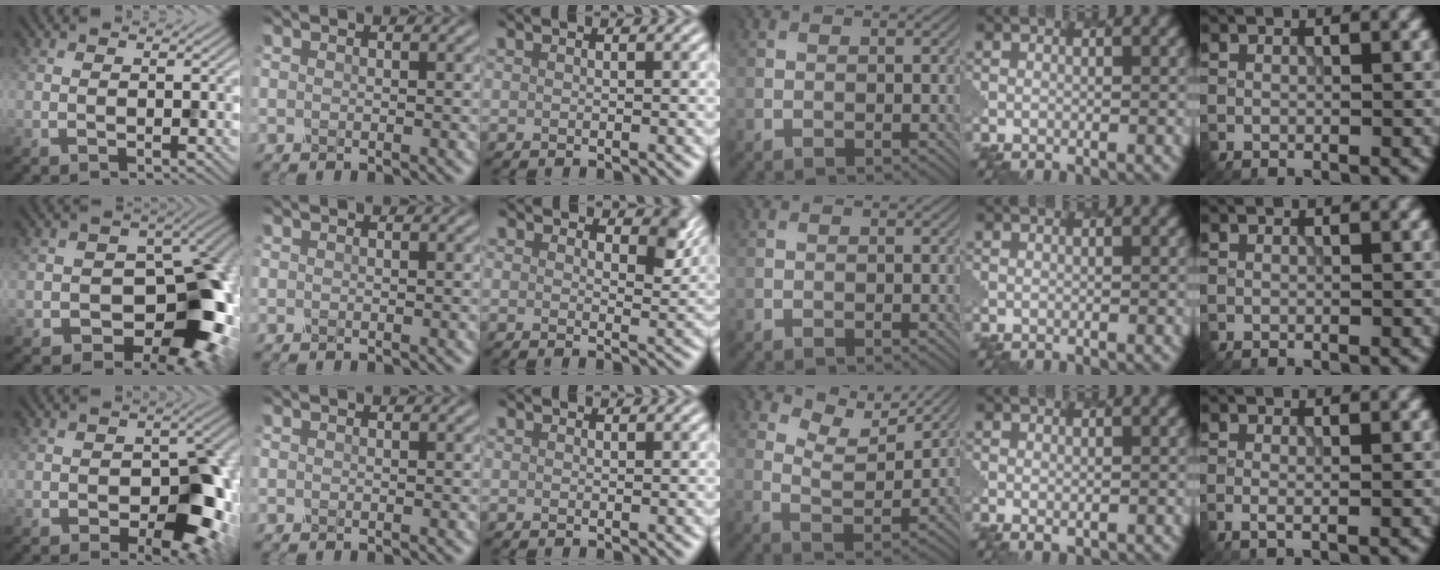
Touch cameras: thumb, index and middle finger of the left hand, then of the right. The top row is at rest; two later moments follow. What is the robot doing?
{"motion": "dispense", "object": "toothpaste"}